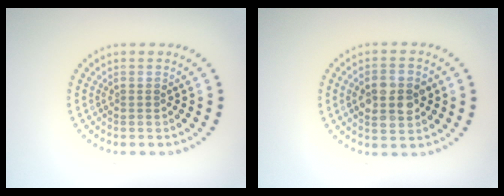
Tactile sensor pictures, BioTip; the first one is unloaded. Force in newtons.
{"total": 4.4, "press": 4.4, "slide": 0.1}